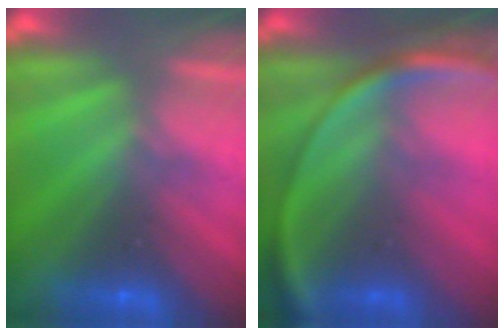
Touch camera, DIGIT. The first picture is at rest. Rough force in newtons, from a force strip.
{"total": 2.7}